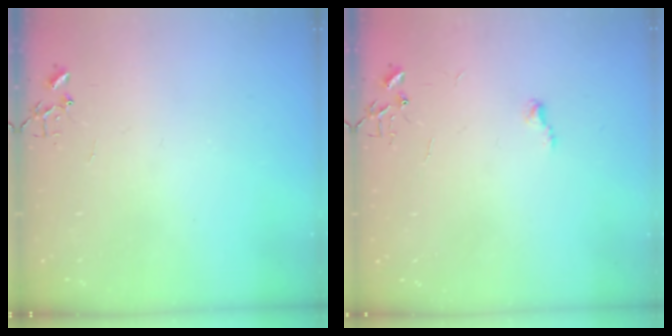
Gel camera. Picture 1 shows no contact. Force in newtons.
{"total": 4.7, "press": 4.7, "slide": 0.7}